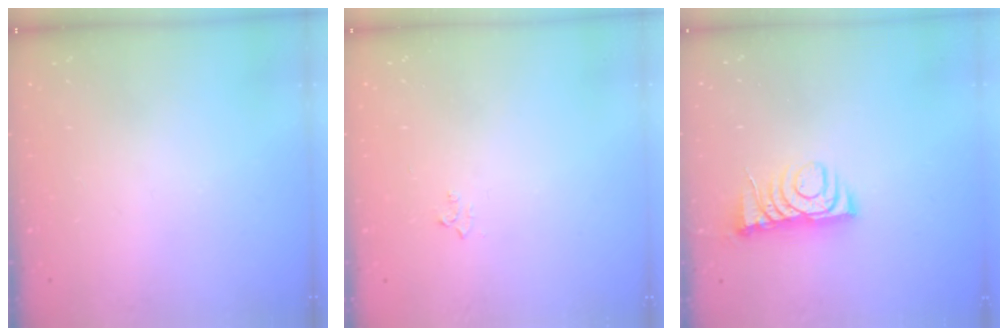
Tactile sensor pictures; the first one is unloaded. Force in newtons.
{"total": 2.9, "press": 2.8, "slide": 0.4}
{"total": 7.0, "press": 7.0, "slide": 0.7}